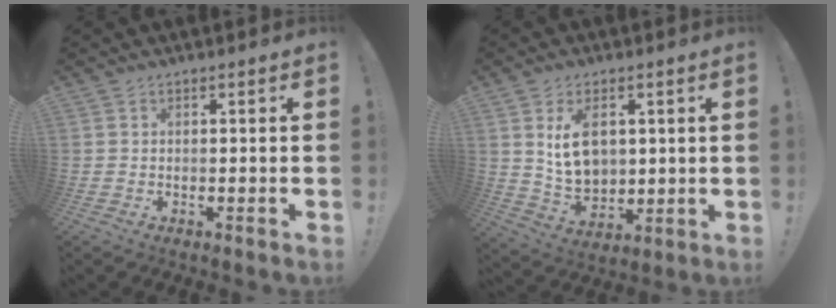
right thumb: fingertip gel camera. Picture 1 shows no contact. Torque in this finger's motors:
{"motor_torque": [-0.22, 0.73, 0.35, 0.42, 0.17]}